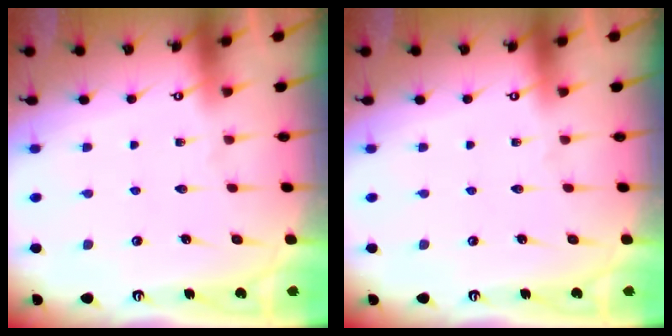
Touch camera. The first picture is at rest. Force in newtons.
{"total": 0.0}